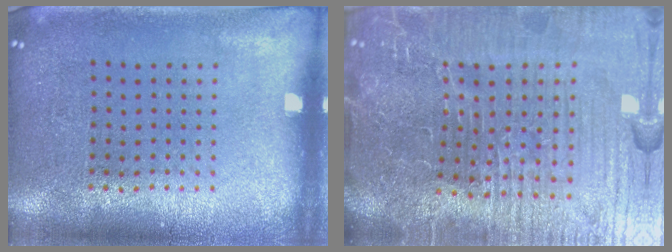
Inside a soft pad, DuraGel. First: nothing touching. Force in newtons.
{"total": 6.9, "press": 6.3, "slide": 2.8}